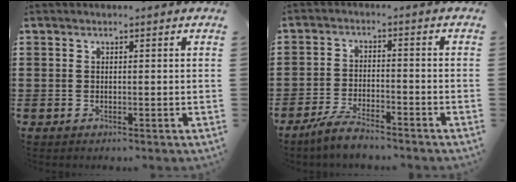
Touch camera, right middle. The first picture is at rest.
{"total": 4.6, "force": [-4.1, 0.7, 2.0], "torque": [-0.046, 0.000, -0.083]}